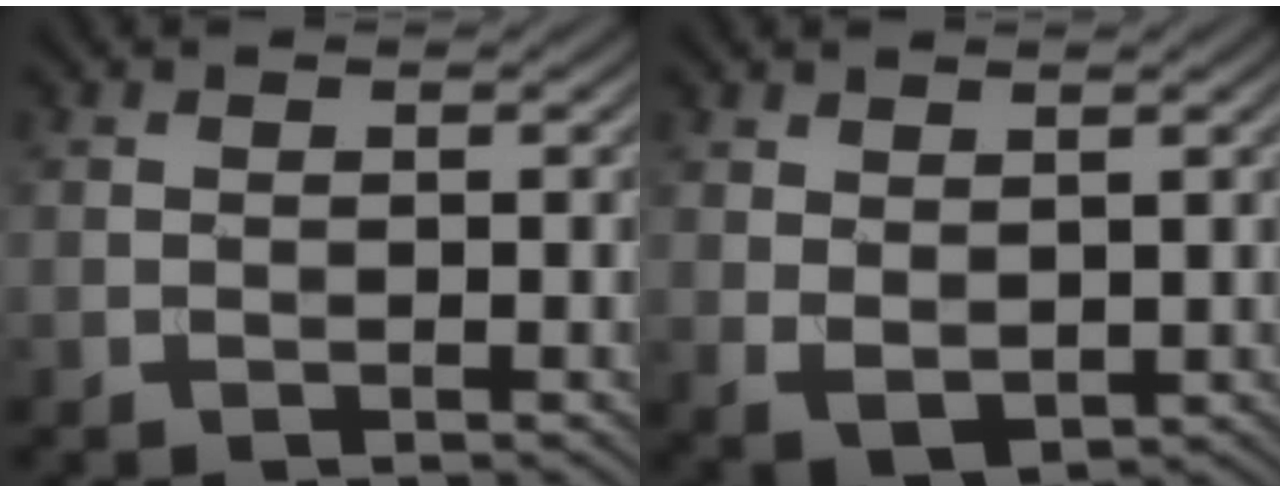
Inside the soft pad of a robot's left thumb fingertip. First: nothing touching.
{"total": 2.7, "force": [1.2, 1.7, 1.8], "torque": [-0.042, -0.009, 0.029]}